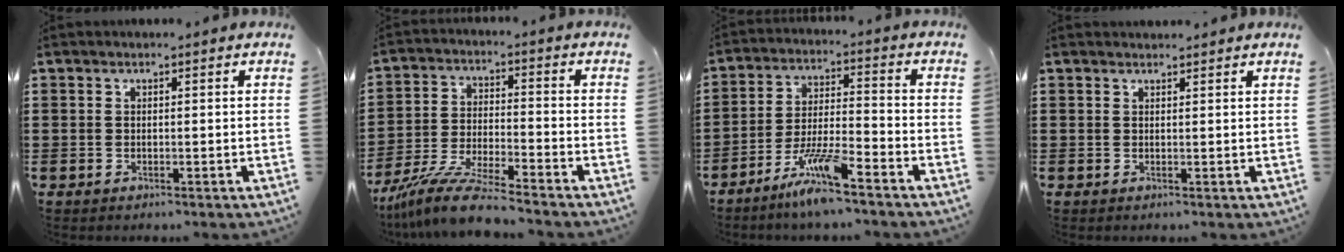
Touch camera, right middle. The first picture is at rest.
{"total": 8.8, "force": [-7.9, 0.2, 3.9], "torque": [-0.086, -0.003, -0.156]}
{"total": 8.4, "force": [-6.5, 0.3, 5.3], "torque": [-0.111, -0.009, -0.125]}
{"total": 1.0, "force": [1.0, 0.0, -0.1], "torque": [-0.001, -0.003, 0.019]}